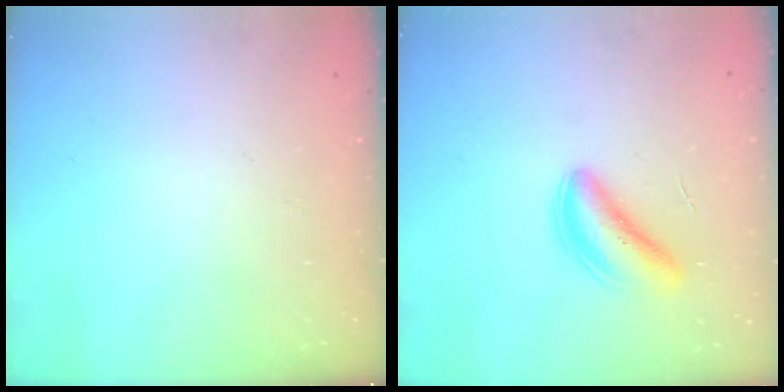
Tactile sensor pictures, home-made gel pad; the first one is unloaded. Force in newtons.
{"total": 4.5, "press": 4.5, "slide": 0.5}